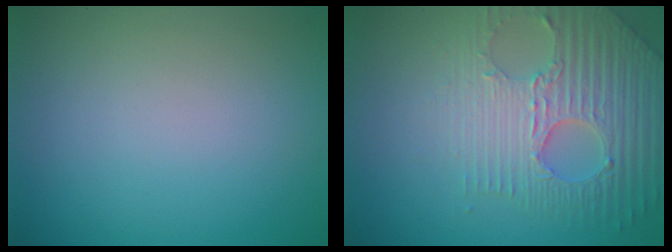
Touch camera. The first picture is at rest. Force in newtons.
{"total": 6.4, "press": 5.1, "slide": 3.9}